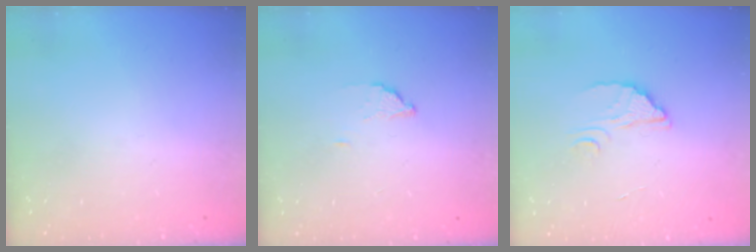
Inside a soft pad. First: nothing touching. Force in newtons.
{"total": 1.8, "press": 1.8, "slide": 0.1}
{"total": 2.1, "press": 2.1, "slide": 0.1}